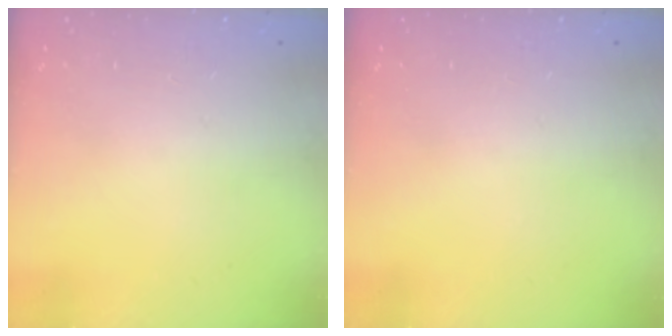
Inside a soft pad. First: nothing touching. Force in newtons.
{"total": 0.0}